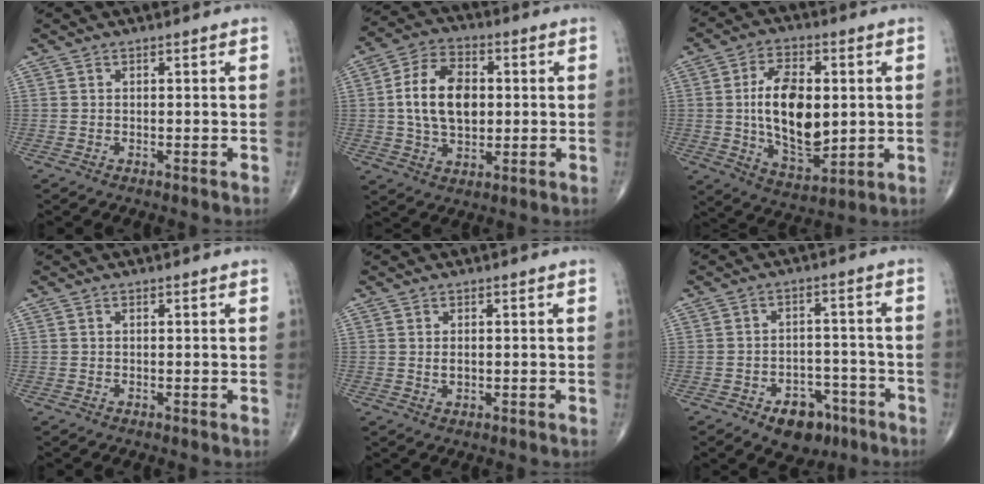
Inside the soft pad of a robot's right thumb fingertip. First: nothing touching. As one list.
[{"total": 13.4, "force": [1.0, 8.5, 10.3], "torque": [-0.165, 0.009, 0.015]}, {"total": 15.8, "force": [0.8, 8.6, 13.3], "torque": [-0.206, -0.010, 0.021]}, {"total": 0.0}, {"total": 1.7, "force": [0.1, 1.1, 1.3], "torque": [-0.018, -0.003, 0.004]}, {"total": 8.6, "force": [-5.1, 5.6, 4.2], "torque": [-0.026, 0.039, -0.068]}]